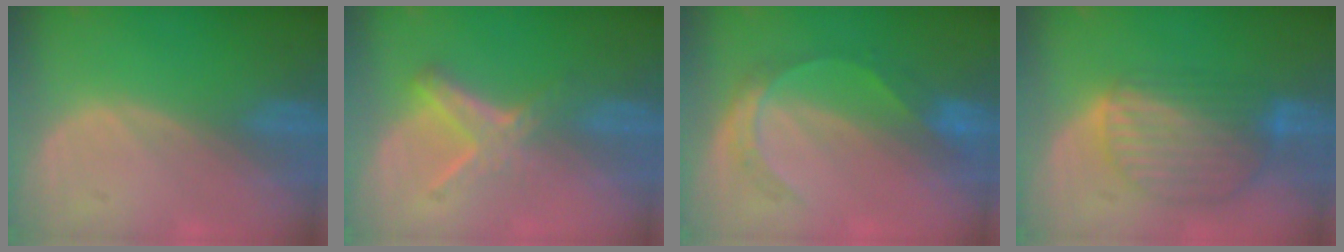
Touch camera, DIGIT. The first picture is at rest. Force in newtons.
{"total": 6.2, "press": 5.3, "slide": 3.2}
{"total": 5.4, "press": 5.1, "slide": 1.7}
{"total": 8.8, "press": 7.8, "slide": 4.2}